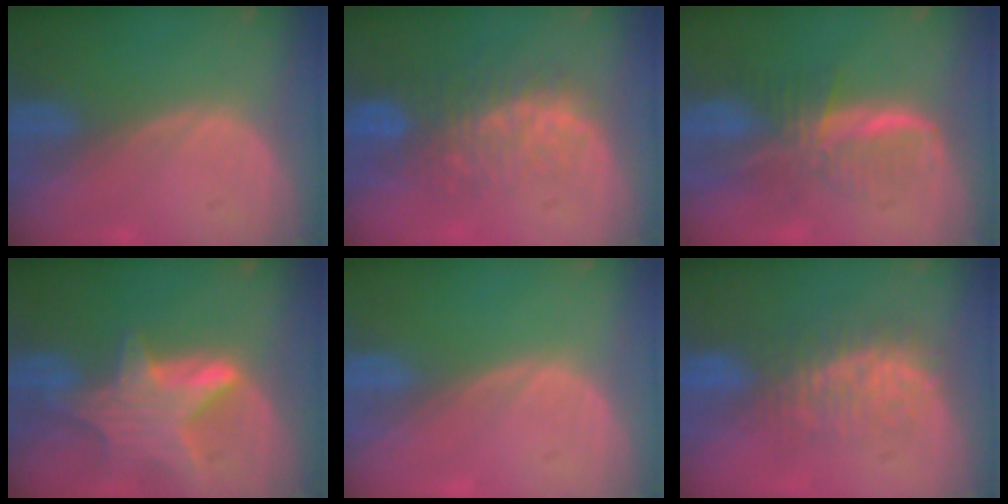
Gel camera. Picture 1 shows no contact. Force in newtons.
{"total": 9.5, "press": 8.2, "slide": 4.8}
{"total": 6.9, "press": 6.4, "slide": 2.7}
{"total": 7.5, "press": 7.0, "slide": 2.9}
{"total": 0.0}
{"total": 7.5, "press": 7.3, "slide": 1.7}